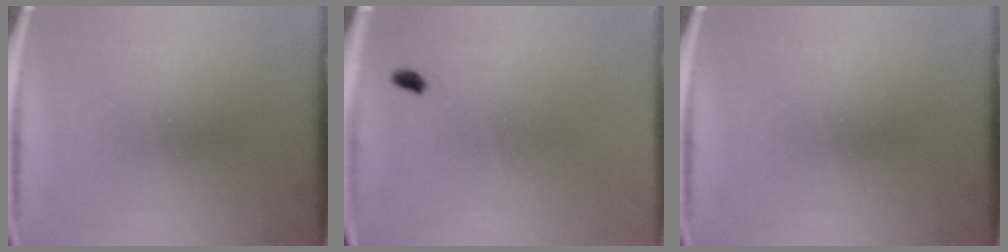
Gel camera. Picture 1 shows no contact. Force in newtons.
{"total": 1.1}
{"total": 0.0}